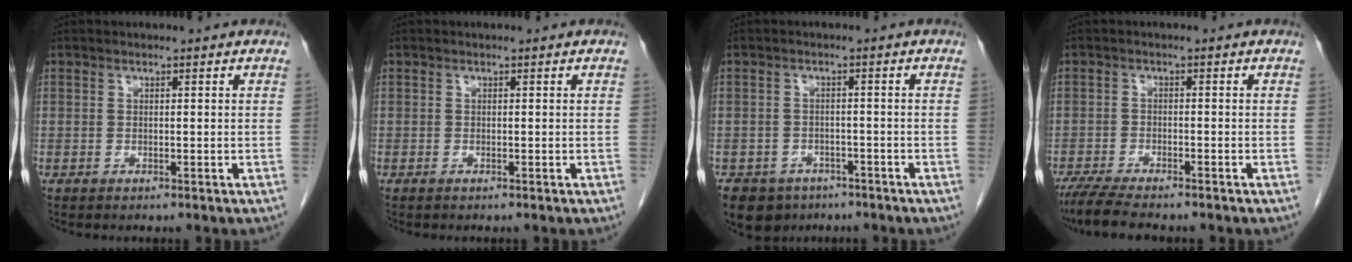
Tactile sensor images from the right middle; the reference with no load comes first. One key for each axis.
{"total": 0.0}
{"total": 7.3, "fx": -5.0, "fy": 5.0, "fz": 1.5, "tx": -0.029, "ty": 0.003, "tz": -0.073}
{"total": 7.6, "fx": -6.4, "fy": 1.1, "fz": 4.0, "tx": -0.071, "ty": -0.020, "tz": -0.107}